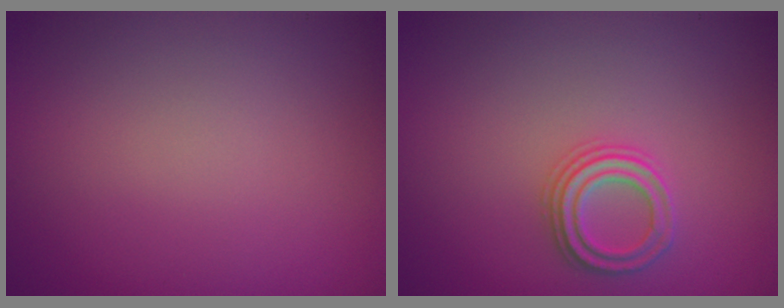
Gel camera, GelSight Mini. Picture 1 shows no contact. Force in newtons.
{"total": 2.3, "press": 2.3, "slide": 0.3}